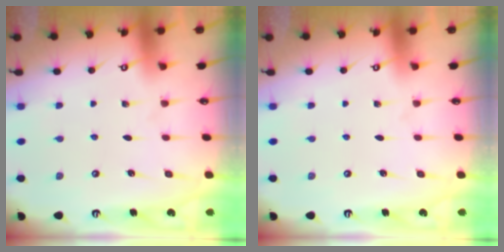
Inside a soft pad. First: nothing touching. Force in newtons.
{"total": 0.0}